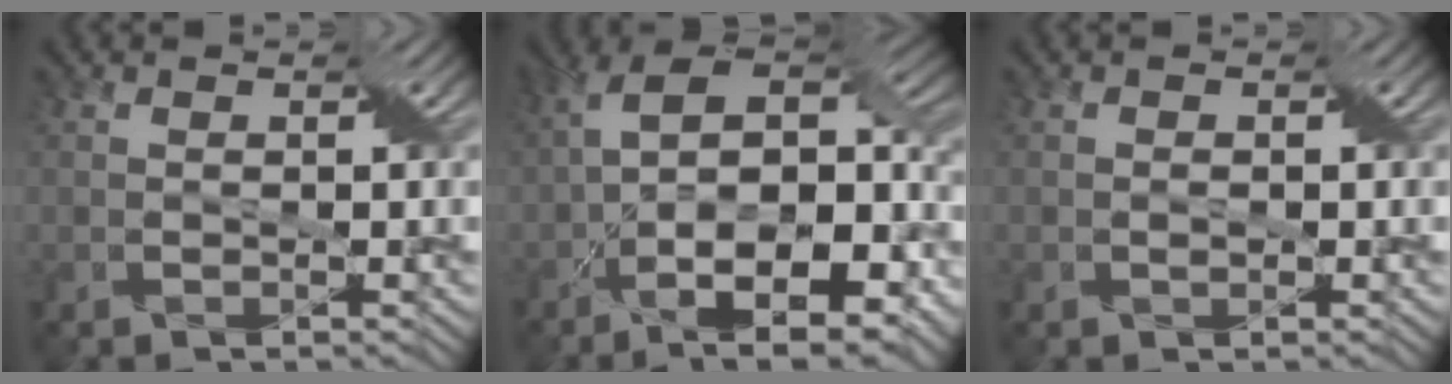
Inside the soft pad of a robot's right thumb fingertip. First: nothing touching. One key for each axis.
{"total": 18.9, "fx": -6.9, "fy": 8.8, "fz": 15.2, "tx": -0.264, "ty": -0.025, "tz": -0.098}
{"total": 0.7, "fx": -0.1, "fy": 0.5, "fz": 0.5, "tx": -0.009, "ty": -0.001, "tz": -0.002}